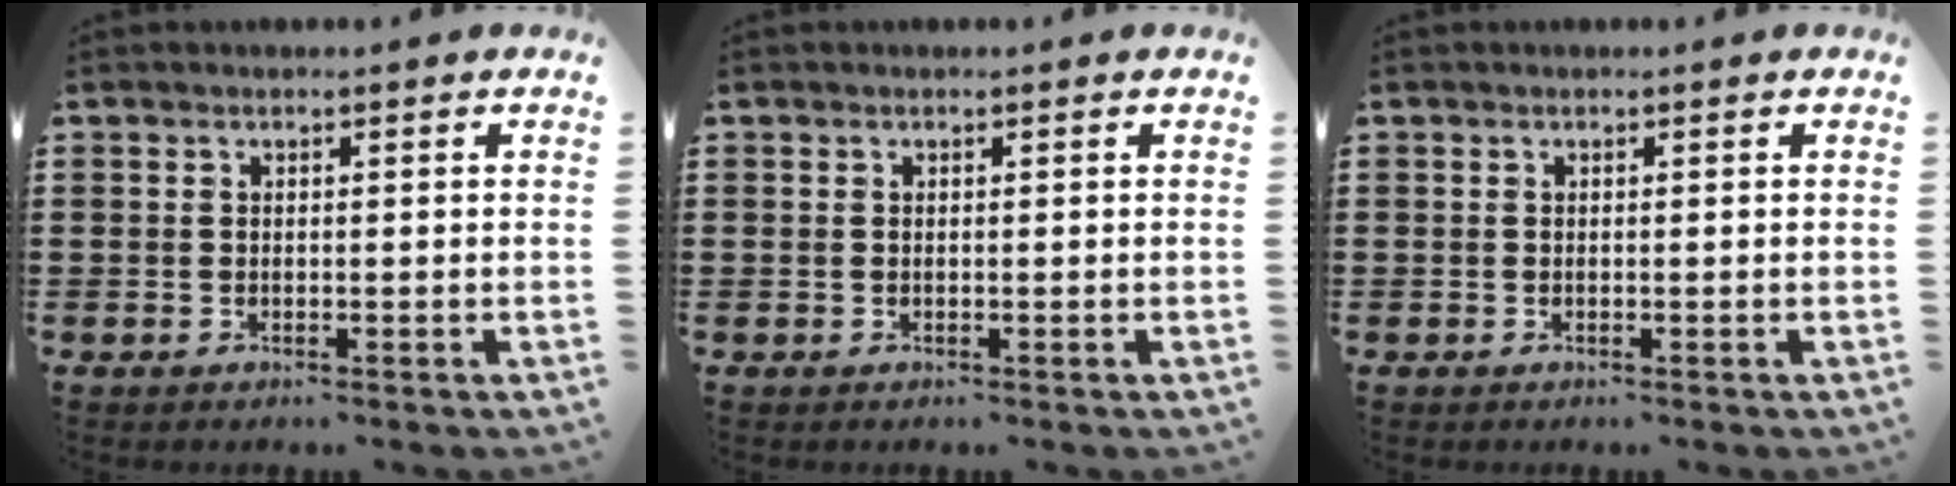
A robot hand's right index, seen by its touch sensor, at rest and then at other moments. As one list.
[{"total": 0.0}, {"total": 0.0}]